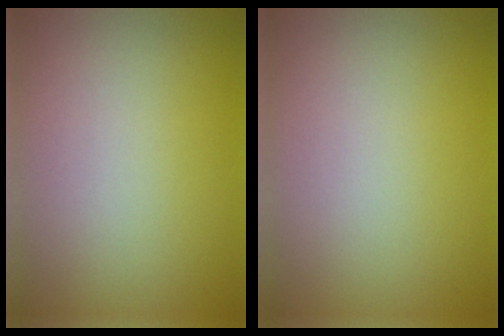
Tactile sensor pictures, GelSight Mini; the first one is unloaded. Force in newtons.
{"total": 0.0}